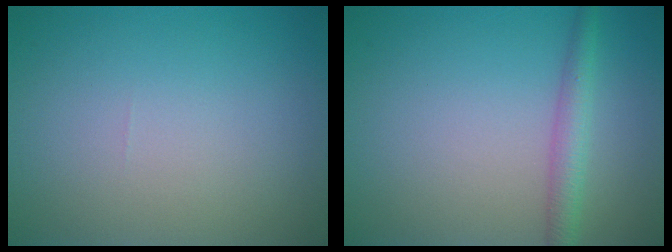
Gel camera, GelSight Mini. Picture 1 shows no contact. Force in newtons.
{"total": 2.5, "press": 2.5, "slide": 0.1}